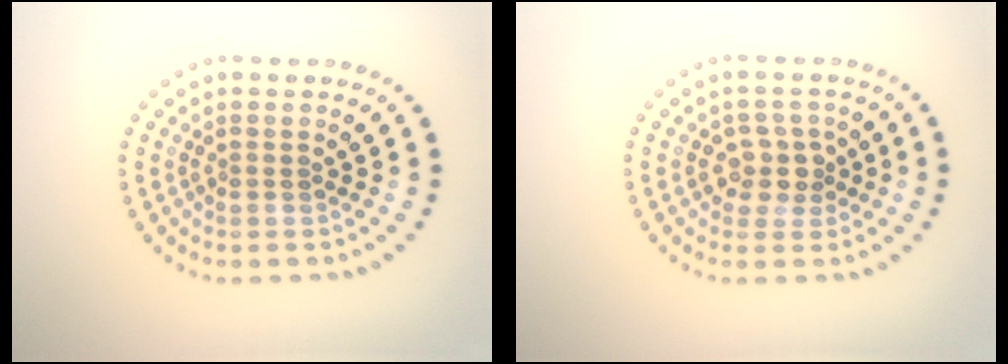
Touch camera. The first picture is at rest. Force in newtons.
{"total": 2.3, "press": 2.0, "slide": 1.2}